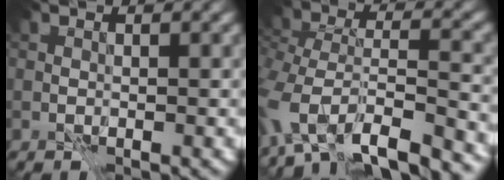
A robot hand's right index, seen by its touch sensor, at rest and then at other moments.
{"total": 14.8, "force": [-11.4, 6.7, 6.7], "torque": [-0.135, -0.024, -0.145]}